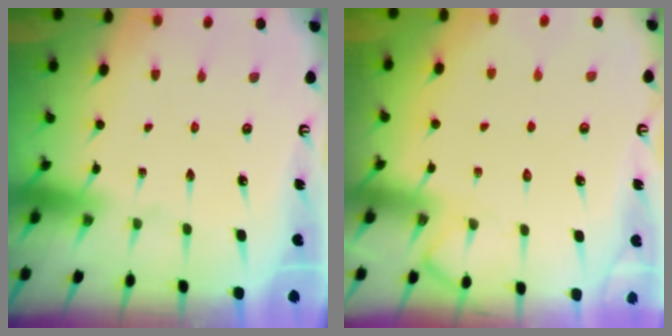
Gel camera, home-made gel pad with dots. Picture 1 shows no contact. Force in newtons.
{"total": 5.5, "press": 5.5, "slide": 0.6}